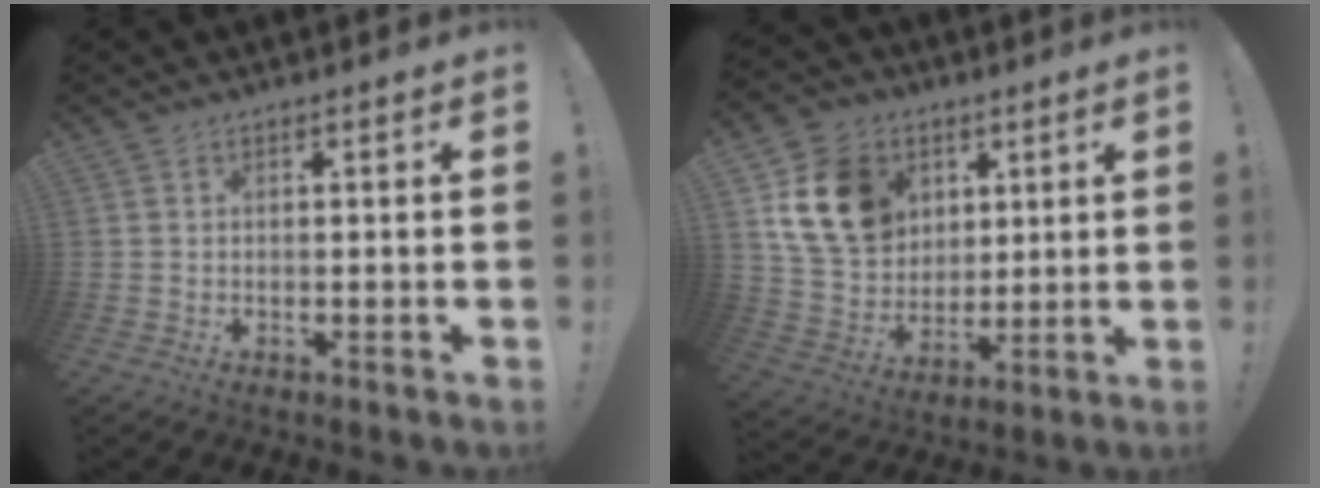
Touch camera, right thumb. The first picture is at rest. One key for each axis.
{"total": 16.7, "fx": 6.3, "fy": 13.1, "fz": 8.1, "tx": -0.137, "ty": -0.019, "tz": 0.130}